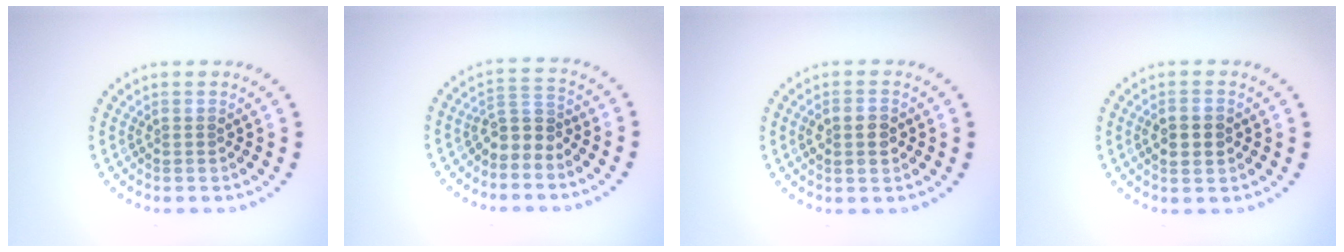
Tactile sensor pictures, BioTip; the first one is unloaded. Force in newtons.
{"total": 2.5, "press": 1.9, "slide": 1.6}
{"total": 2.1, "press": 2.0, "slide": 0.1}
{"total": 2.4, "press": 2.4, "slide": 0.0}